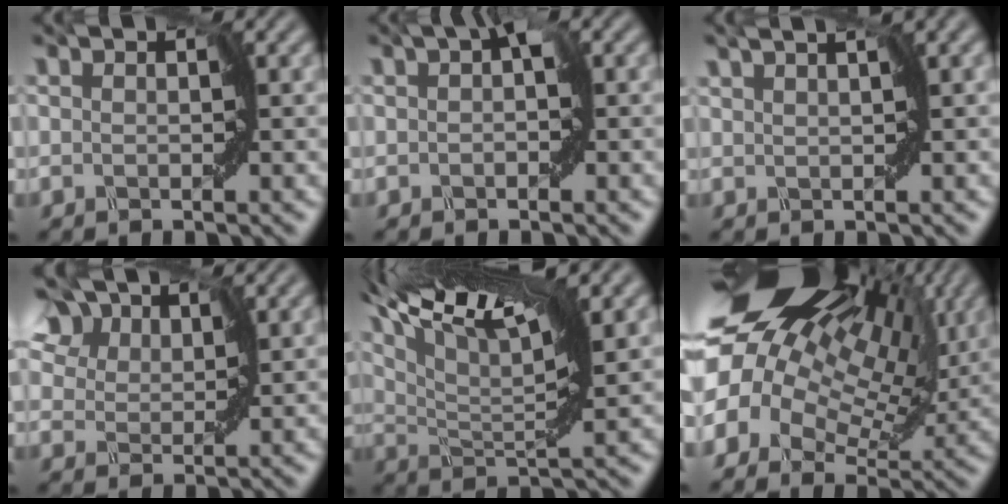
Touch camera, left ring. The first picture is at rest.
{"total": 1.5, "force": [-0.2, 0.8, 1.3], "torque": [-0.025, 0.001, -0.004]}
{"total": 0.8, "force": [0.5, -0.3, 0.6], "torque": [-0.020, -0.001, 0.013]}
{"total": 8.7, "force": [5.9, 5.4, 3.3], "torque": [-0.085, 0.029, 0.093]}
{"total": 10.7, "force": [7.6, 1.9, 7.3], "torque": [-0.125, 0.036, 0.117]}
{"total": 16.3, "force": [7.3, 9.5, 11.0], "torque": [-0.200, 0.027, 0.129]}